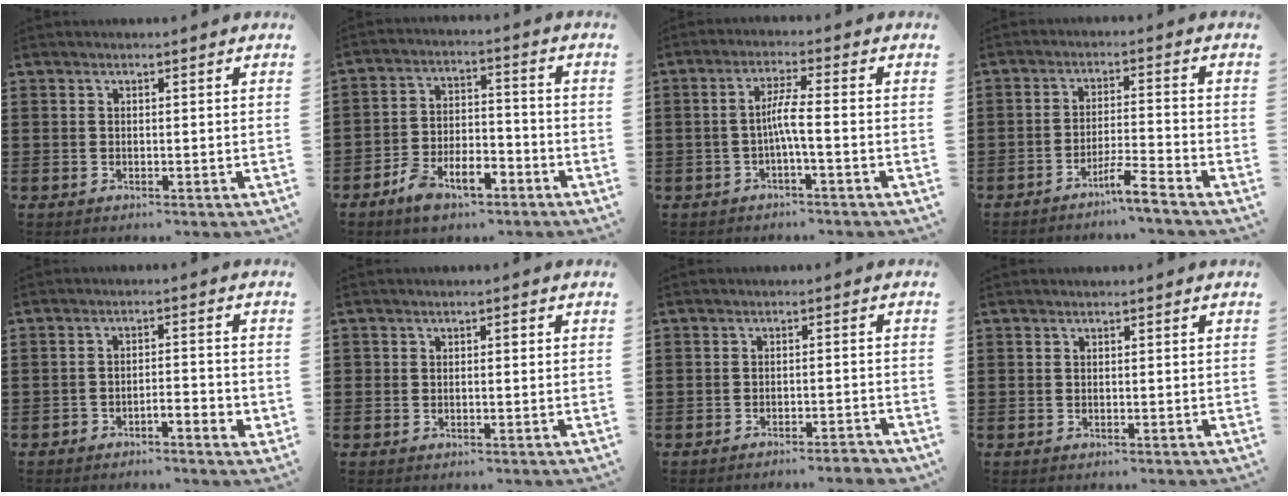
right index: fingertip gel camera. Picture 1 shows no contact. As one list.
[{"total": 6.8, "force": [-4.6, 3.3, 3.8], "torque": [-0.080, 0.017, -0.089]}, {"total": 4.2, "force": [-1.2, -0.1, 4.1], "torque": [-0.074, -0.003, -0.026]}, {"total": 4.8, "force": [-4.1, -0.3, 2.4], "torque": [-0.050, -0.007, -0.080]}, {"total": 2.6, "force": [-2.2, 0.6, 1.2], "torque": [-0.023, 0.007, -0.044]}, {"total": 0.8, "force": [-0.1, 0.4, 0.7], "torque": [-0.013, 0.002, -0.005]}, {"total": 2.3, "force": [-2.3, -0.2, 0.5], "torque": [-0.010, -0.001, -0.047]}, {"total": 0.0}]